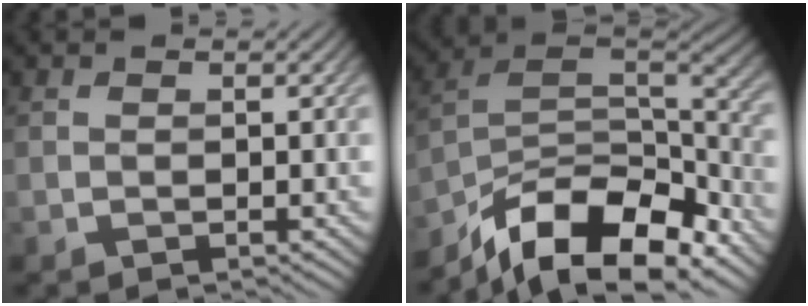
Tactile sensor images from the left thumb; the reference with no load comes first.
{"total": 15.1, "force": [-10.6, 5.9, 8.9], "torque": [-0.188, -0.015, -0.183]}